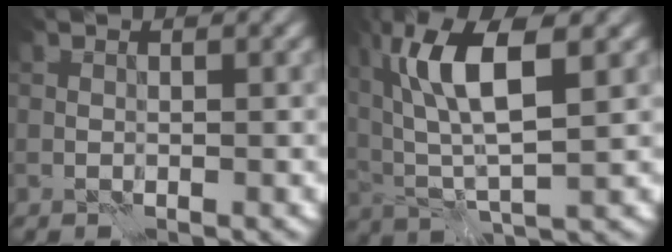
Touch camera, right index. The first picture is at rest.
{"total": 8.8, "force": [3.2, 3.3, 7.6], "torque": [-0.147, 0.004, 0.055]}